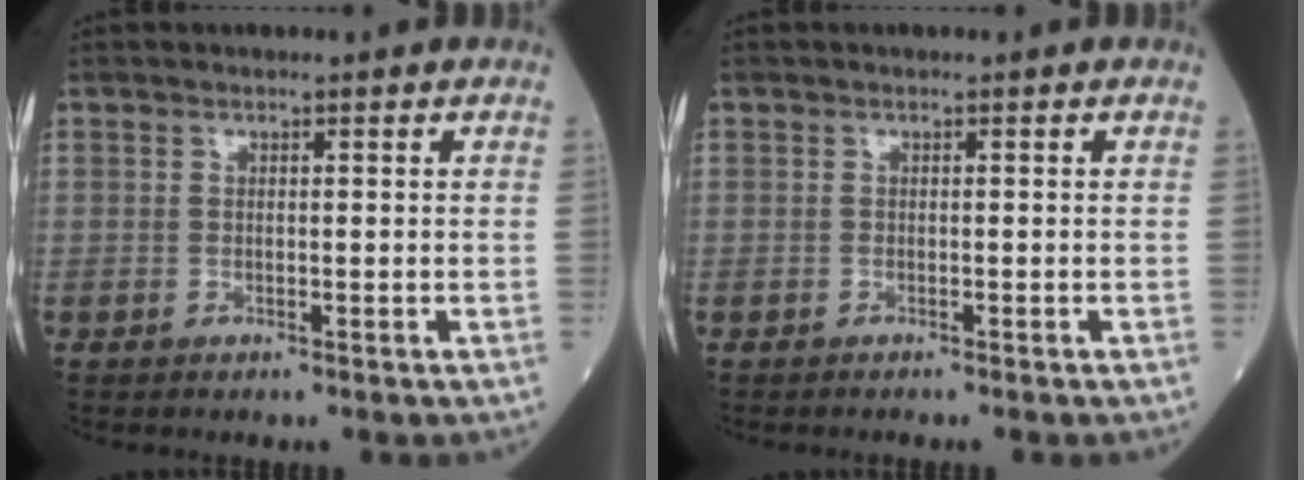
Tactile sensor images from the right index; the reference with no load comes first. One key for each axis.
{"total": 0.9, "fx": -0.8, "fy": -0.1, "fz": 0.3, "tx": -0.006, "ty": 0.000, "tz": -0.013}